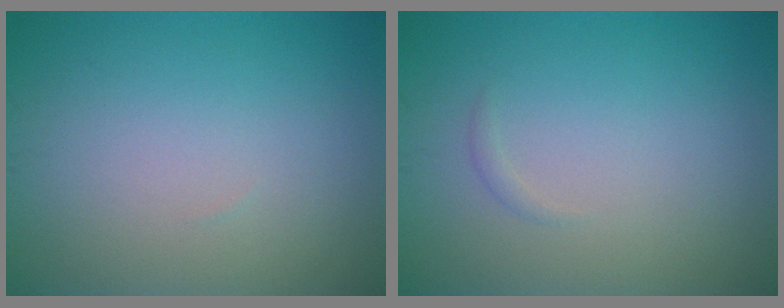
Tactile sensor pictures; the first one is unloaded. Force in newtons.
{"total": 0.5, "press": 0.5, "slide": 0.0}